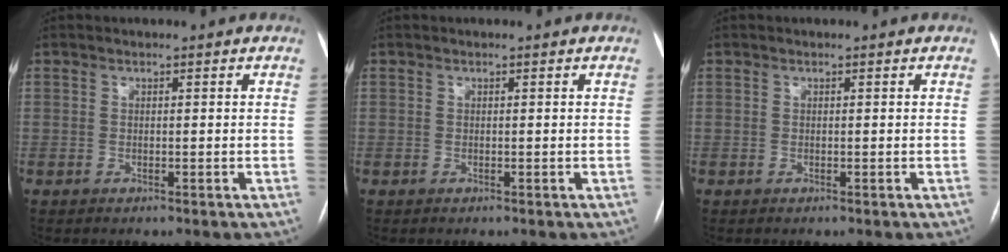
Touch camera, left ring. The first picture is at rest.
{"total": 0.0}
{"total": 0.0}